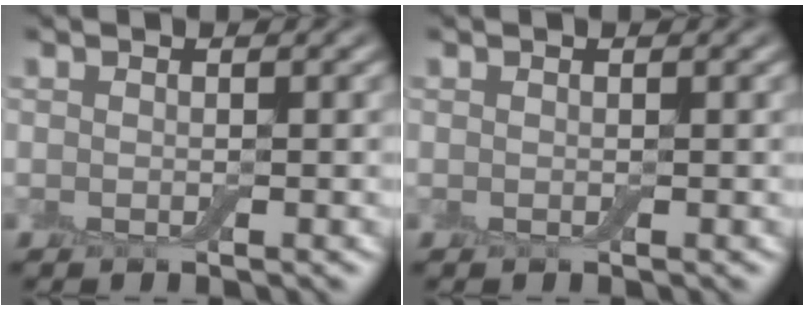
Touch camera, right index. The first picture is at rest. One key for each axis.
{"total": 0.0}